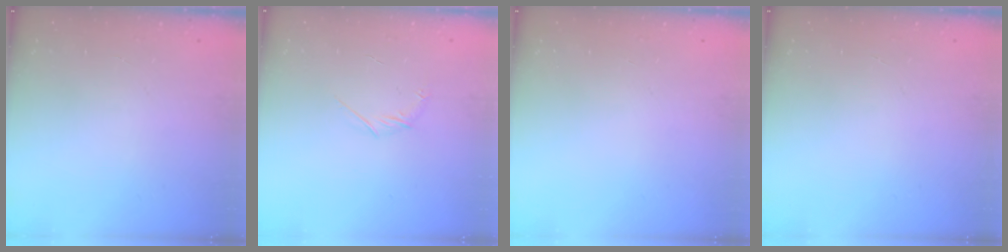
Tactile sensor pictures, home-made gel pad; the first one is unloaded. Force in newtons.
{"total": 4.3, "press": 4.1, "slide": 1.1}
{"total": 0.0}
{"total": 0.0}